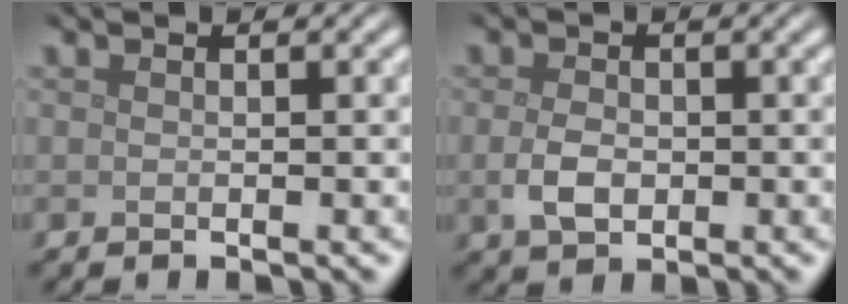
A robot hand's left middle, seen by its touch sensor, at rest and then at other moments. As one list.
[{"total": 2.4, "force": [-0.4, 1.7, 1.7], "torque": [-0.037, -0.004, -0.009]}]